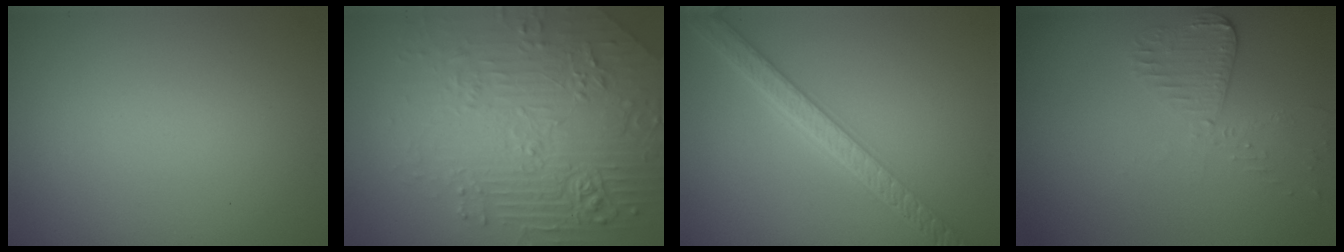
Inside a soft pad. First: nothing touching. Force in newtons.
{"total": 6.9, "press": 5.6, "slide": 4.0}
{"total": 4.5, "press": 4.0, "slide": 2.1}
{"total": 2.5, "press": 2.3, "slide": 1.2}